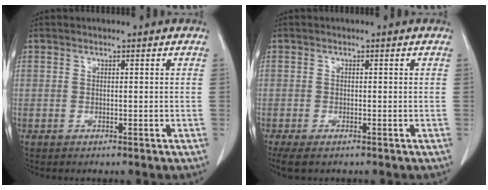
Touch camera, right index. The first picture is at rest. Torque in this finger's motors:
{"motor_torque": [0.33, -0.30, 0.19, 0.04]}